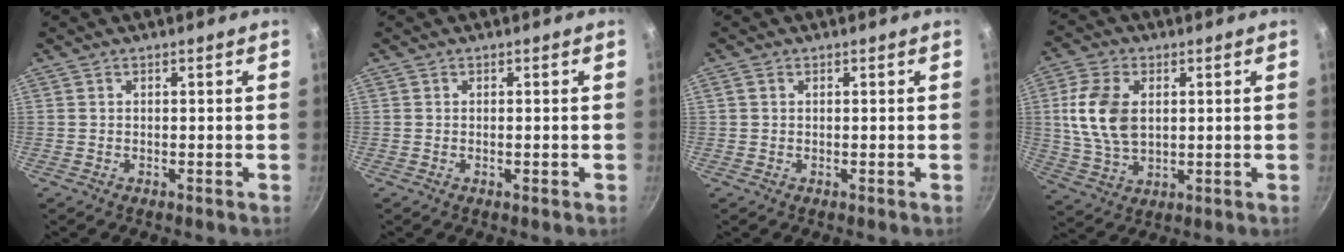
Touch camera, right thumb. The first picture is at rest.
{"total": 0.8, "force": [-0.2, 0.3, 0.8], "torque": [-0.012, 0.001, -0.004]}
{"total": 1.0, "force": [0.3, 0.8, 0.5], "torque": [-0.008, 0.002, 0.003]}
{"total": 11.6, "force": [1.9, 7.4, 8.7], "torque": [-0.161, -0.007, 0.040]}